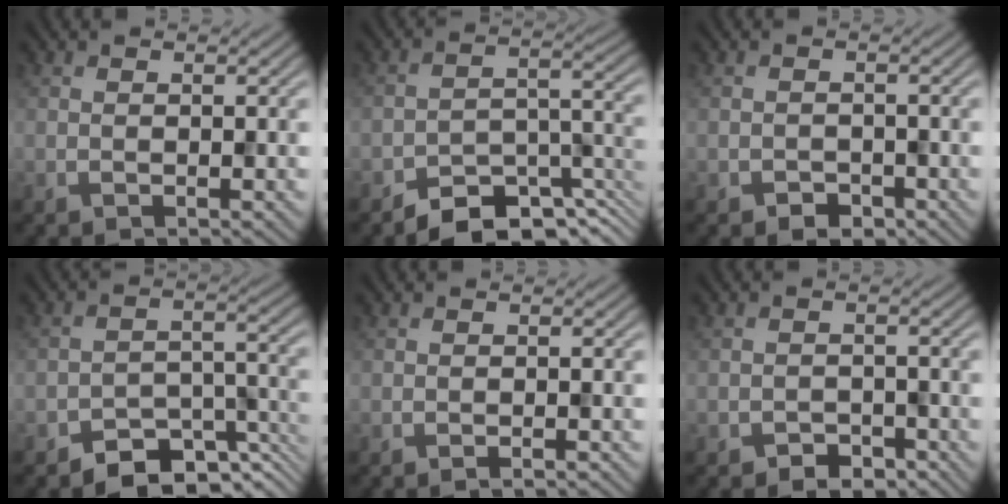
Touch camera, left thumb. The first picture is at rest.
{"total": 8.5, "force": [-6.9, 3.1, 3.9], "torque": [-0.045, 0.001, -0.125]}
{"total": 1.9, "force": [-1.3, 1.2, 0.7], "torque": [-0.012, -0.001, -0.023]}
{"total": 6.9, "force": [-5.3, 3.0, 3.2], "torque": [-0.037, -0.003, -0.097]}
{"total": 0.7, "force": [-0.6, 0.0, 0.4], "torque": [-0.006, 0.001, -0.012]}
{"total": 2.4, "force": [-1.8, 1.3, 0.8], "torque": [-0.012, 0.002, -0.036]}